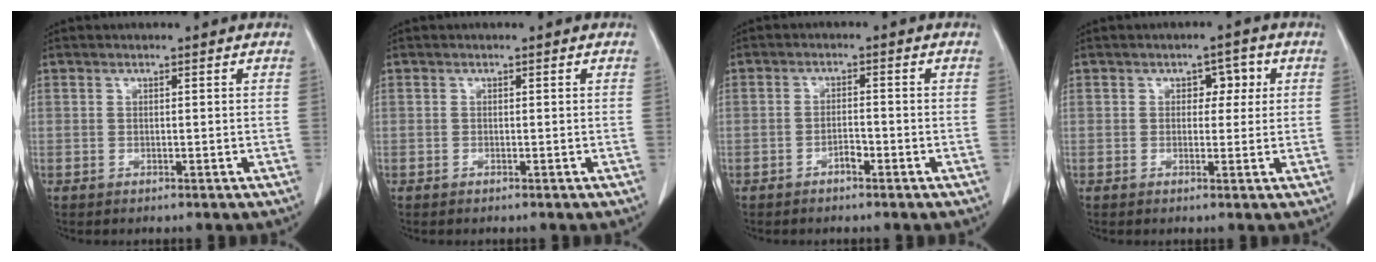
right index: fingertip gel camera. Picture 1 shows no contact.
{"total": 0.0}
{"total": 2.0, "force": [-1.3, 0.7, 1.3], "torque": [-0.017, 0.005, -0.022]}
{"total": 3.3, "force": [1.0, 2.1, 2.4], "torque": [-0.023, 0.014, 0.012]}